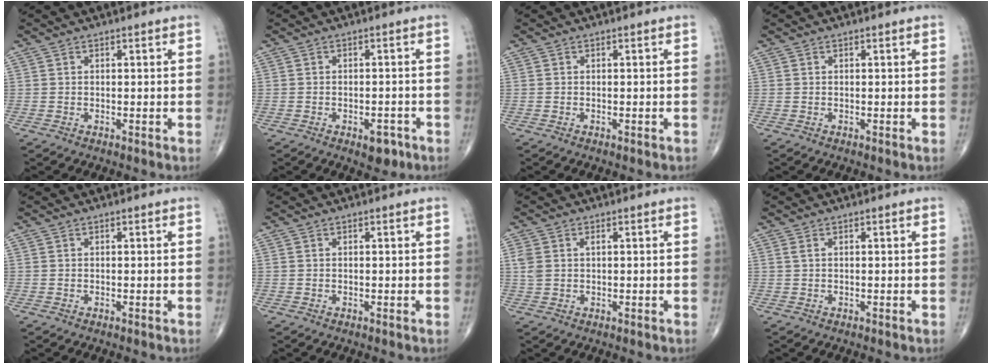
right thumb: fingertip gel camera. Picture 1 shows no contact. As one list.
[{"total": 3.9, "force": [-2.1, 2.1, 2.5], "torque": [-0.018, 0.009, -0.023]}, {"total": 1.0, "force": [-0.8, 0.3, 0.5], "torque": [-0.010, 0.003, -0.007]}, {"total": 0.0}, {"total": 0.0}, {"total": 0.0}, {"total": 3.3, "force": [0.7, 2.1, 2.4], "torque": [-0.071, 0.011, 0.019]}, {"total": 0.6, "force": [0.2, 0.1, 0.5], "torque": [-0.020, 0.006, 0.004]}]